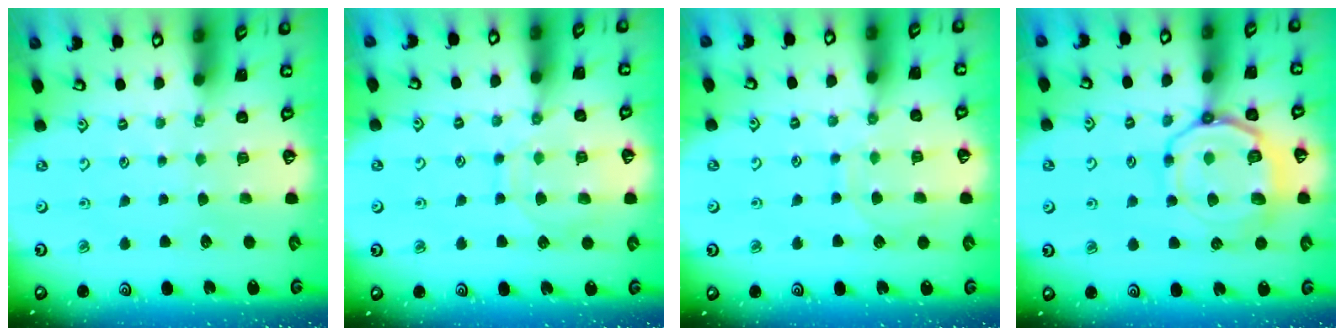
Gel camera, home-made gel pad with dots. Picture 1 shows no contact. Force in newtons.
{"total": 10.0, "press": 9.9, "slide": 1.0}
{"total": 7.8, "press": 7.7, "slide": 0.6}
{"total": 14.0, "press": 13.9, "slide": 1.6}